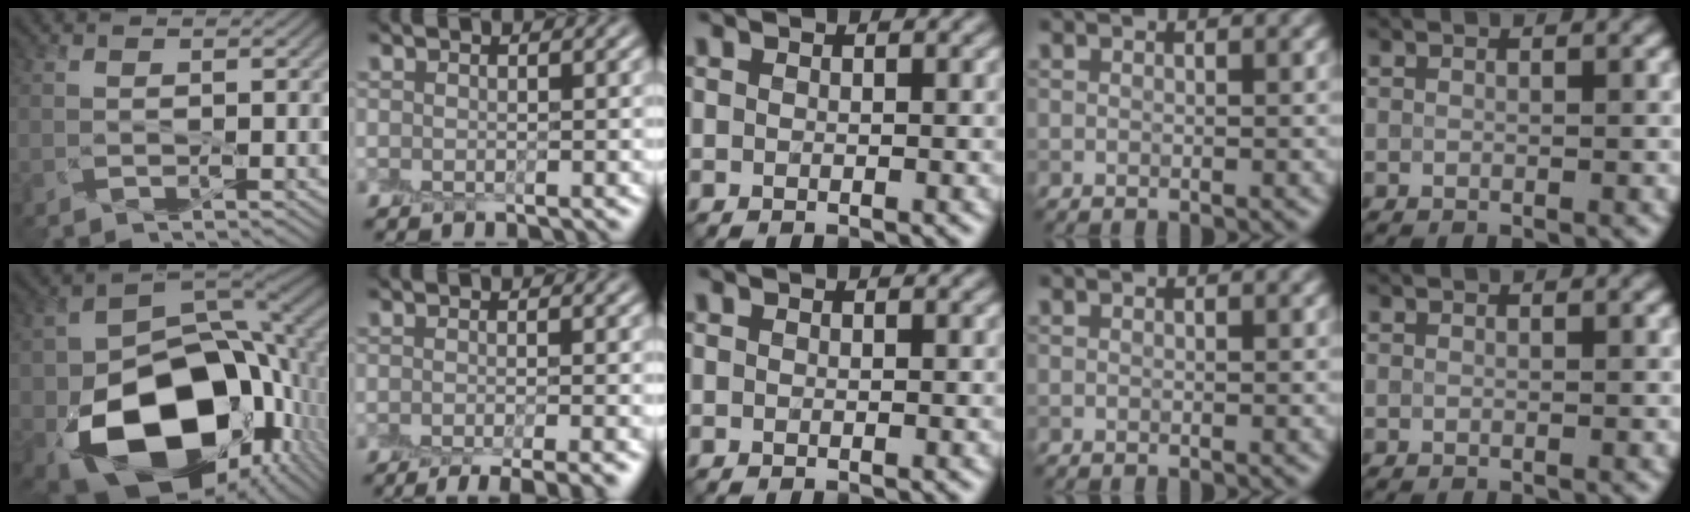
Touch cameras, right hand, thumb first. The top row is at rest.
{"thumb": {"total": 19.2, "force": [-4.8, 14.2, 12.1], "torque": [-0.226, -0.056, -0.043]}, "index": {"total": 4.9, "force": [-3.2, 1.3, 3.5], "torque": [-0.029, -0.006, -0.045]}}